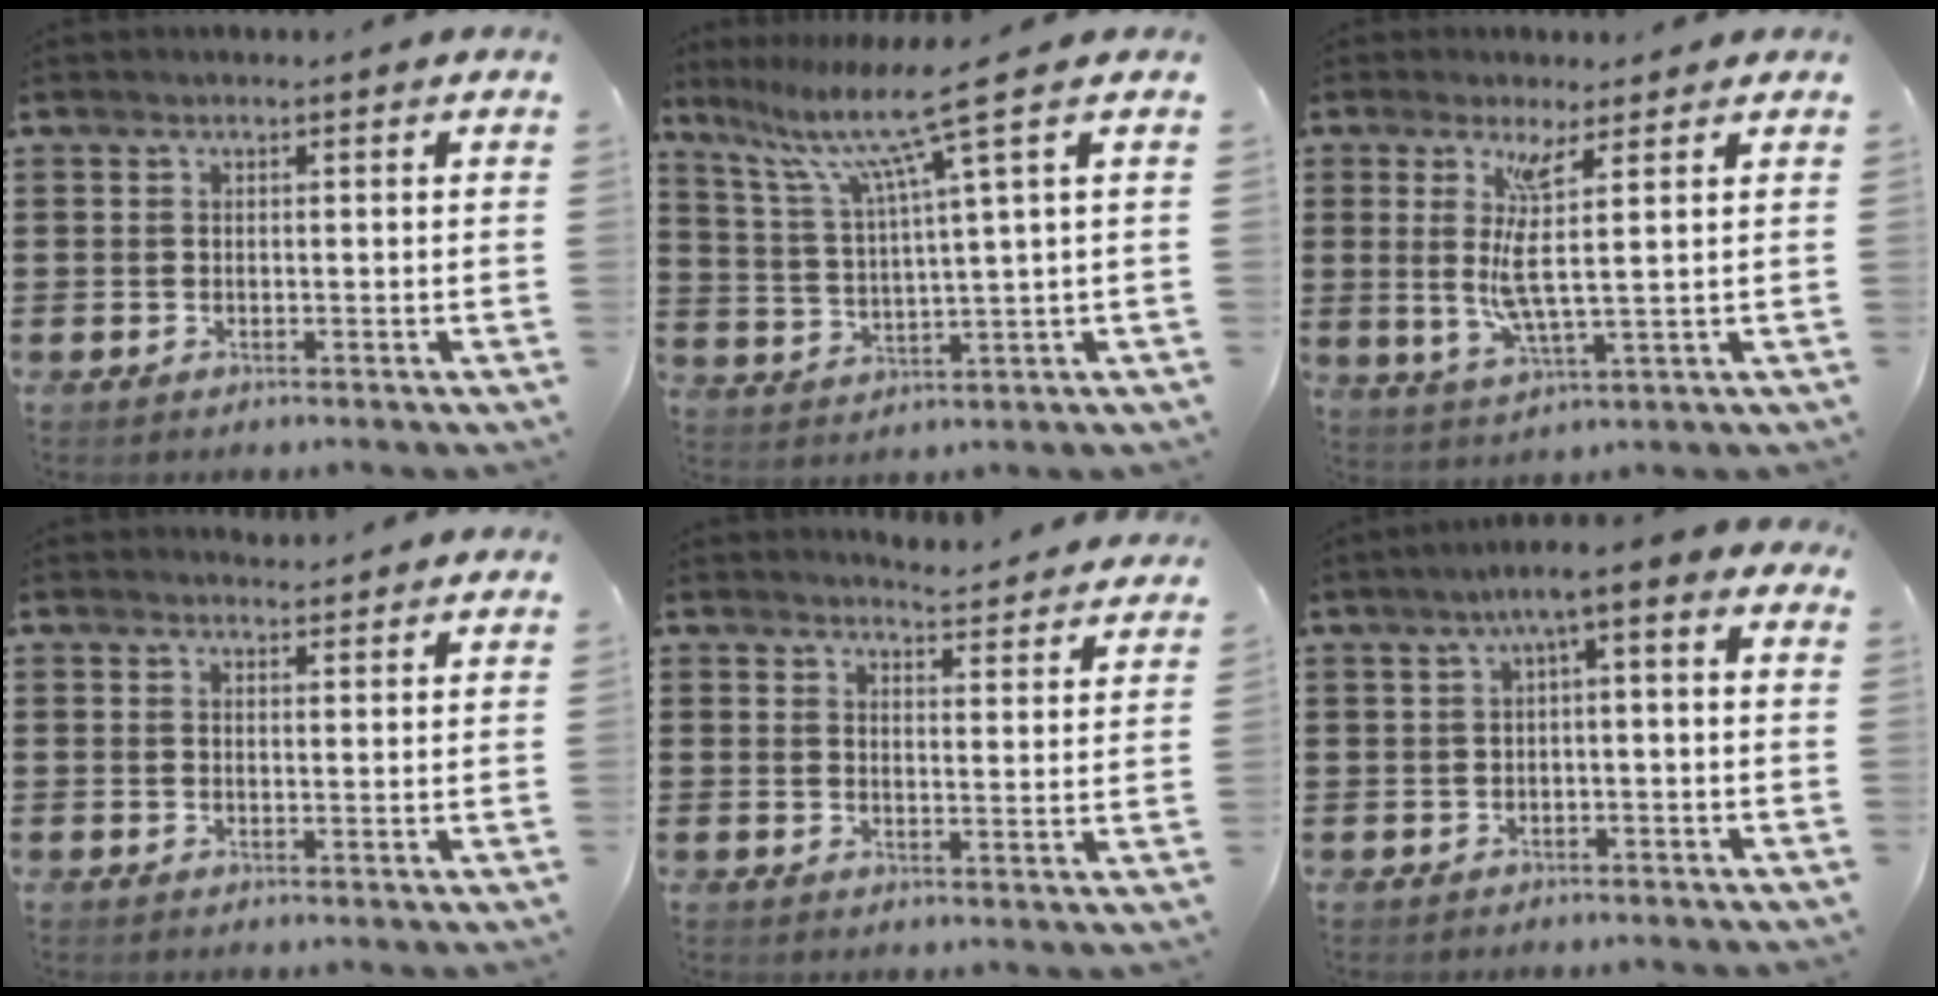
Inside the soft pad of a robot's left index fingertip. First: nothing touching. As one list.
[{"total": 9.7, "force": [5.9, -0.7, 7.6], "torque": [-0.166, -0.021, 0.094]}, {"total": 7.0, "force": [2.4, 0.5, 6.6], "torque": [-0.124, -0.012, 0.040]}, {"total": 2.0, "force": [2.0, 0.3, 0.0], "torque": [-0.005, 0.002, 0.038]}, {"total": 4.2, "force": [4.2, -0.3, 0.2], "torque": [-0.009, -0.029, 0.073]}, {"total": 3.3, "force": [-0.8, 0.4, 3.1], "torque": [-0.062, 0.002, -0.024]}]